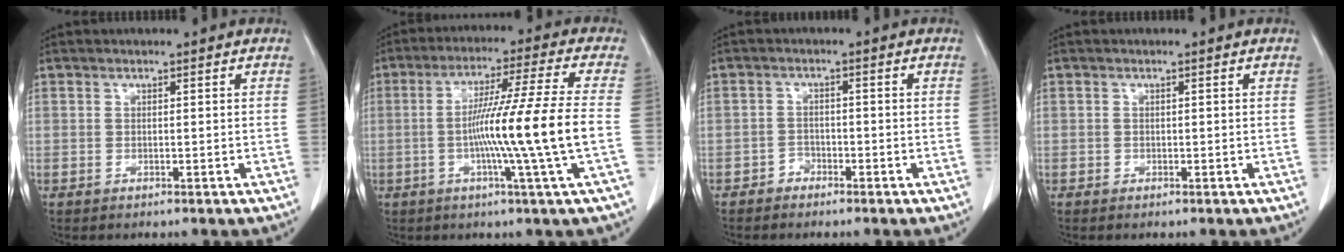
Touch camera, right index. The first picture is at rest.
{"total": 13.6, "force": [-2.4, -2.8, 13.0], "torque": [-0.226, -0.008, -0.043]}
{"total": 1.7, "force": [-1.3, 1.1, 0.3], "torque": [-0.003, 0.006, -0.025]}
{"total": 0.7, "force": [-0.2, 0.7, 0.0], "torque": [-0.001, 0.005, -0.005]}